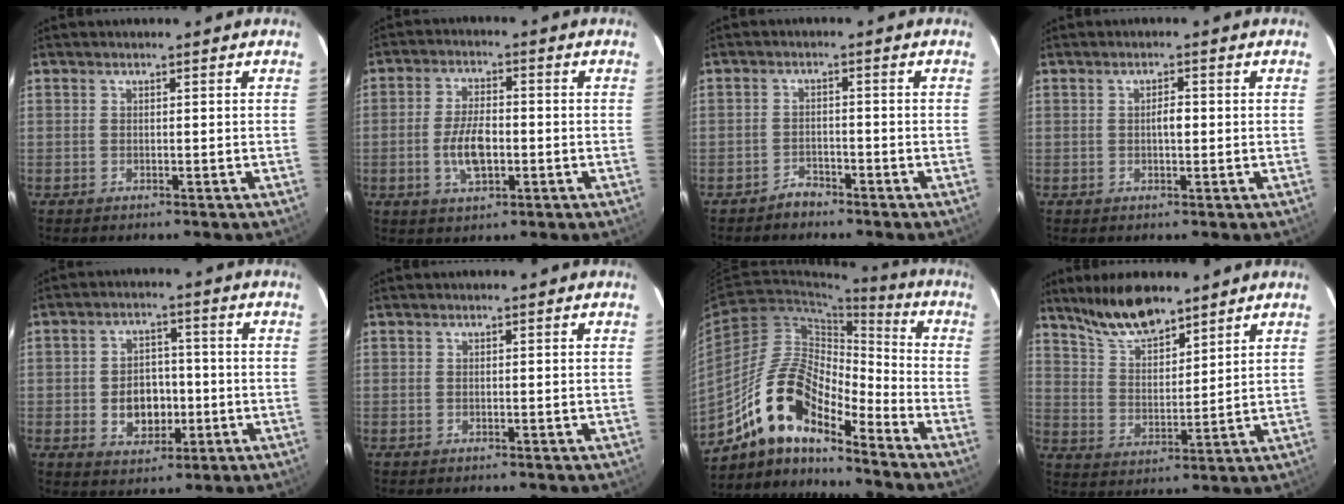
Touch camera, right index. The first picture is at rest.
{"total": 7.6, "force": [-1.8, 3.6, 6.5], "torque": [-0.131, 0.000, -0.030]}
{"total": 2.6, "force": [-2.3, 1.3, 0.1], "torque": [-0.003, 0.007, -0.039]}
{"total": 1.9, "force": [0.0, 0.8, 1.7], "torque": [-0.030, 0.004, 0.000]}
{"total": 7.9, "force": [-1.7, 6.1, 4.8], "torque": [-0.096, 0.009, -0.013]}
{"total": 0.0}
{"total": 14.7, "force": [-11.3, 4.8, 8.2], "torque": [-0.148, 0.011, -0.224]}
{"total": 10.4, "force": [8.5, 3.0, 5.4], "torque": [-0.100, 0.010, 0.163]}